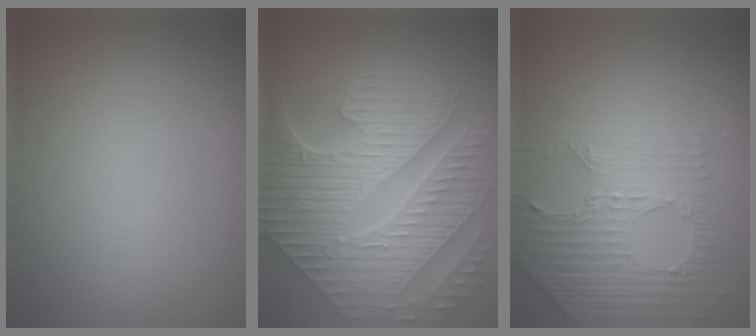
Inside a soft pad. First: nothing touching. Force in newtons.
{"total": 10.0, "press": 7.1, "slide": 7.1}
{"total": 4.5, "press": 3.0, "slide": 3.4}